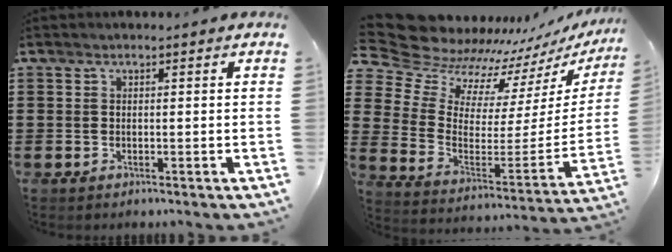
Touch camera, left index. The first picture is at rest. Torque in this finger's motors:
{"motor_torque": [2.14, 0.00, -0.05, -0.21]}